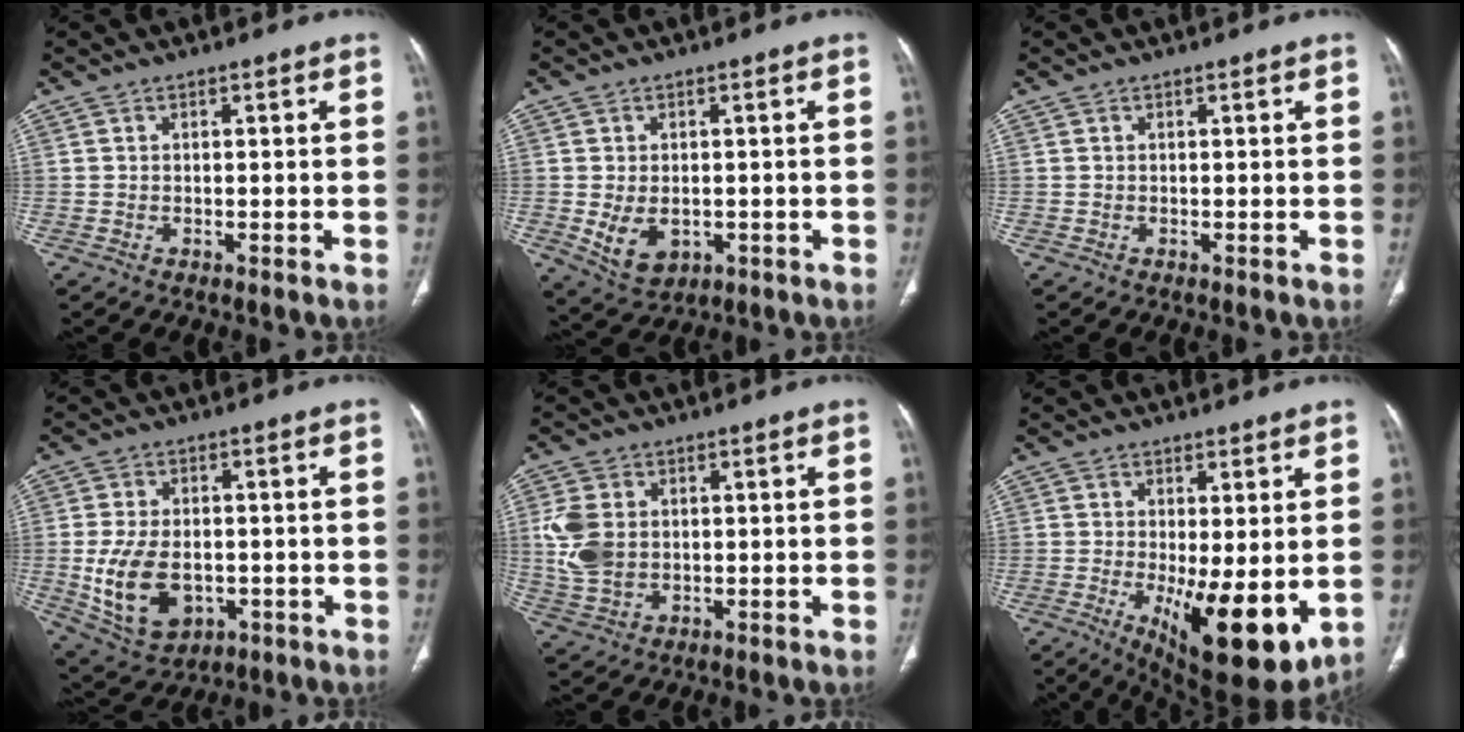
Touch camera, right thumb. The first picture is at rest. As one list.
[{"total": 6.6, "force": [-1.2, 4.6, 4.5], "torque": [-0.070, -0.005, -0.001]}, {"total": 0.0}, {"total": 12.9, "force": [-2.3, 8.5, 9.4], "torque": [-0.164, -0.001, -0.019]}, {"total": 8.5, "force": [1.0, 6.2, 5.8], "torque": [-0.122, -0.001, 0.027]}, {"total": 13.4, "force": [-2.6, 4.6, 12.3], "torque": [-0.182, -0.031, -0.023]}]